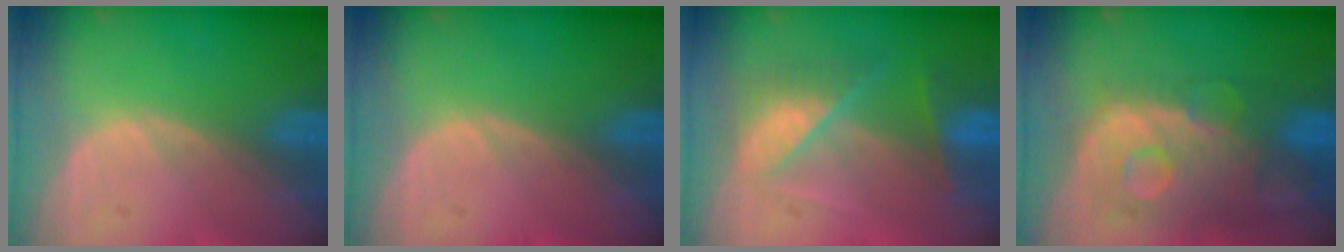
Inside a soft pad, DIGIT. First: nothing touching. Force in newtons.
{"total": 0.0}
{"total": 7.3, "press": 6.6, "slide": 3.3}
{"total": 11.2, "press": 9.7, "slide": 5.5}